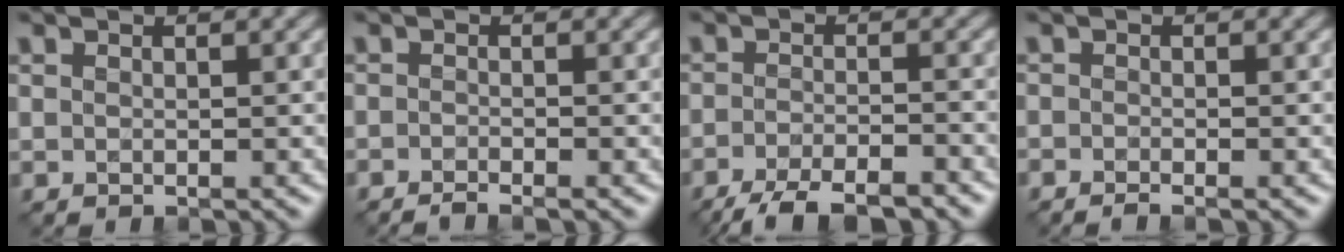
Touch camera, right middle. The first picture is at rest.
{"total": 1.5, "force": [-1.1, 0.2, 0.9], "torque": [-0.012, -0.003, -0.026]}
{"total": 6.3, "force": [-4.9, 1.5, 3.6], "torque": [-0.061, -0.006, -0.087]}
{"total": 1.1, "force": [-0.9, 0.1, 0.7], "torque": [-0.011, -0.004, -0.020]}